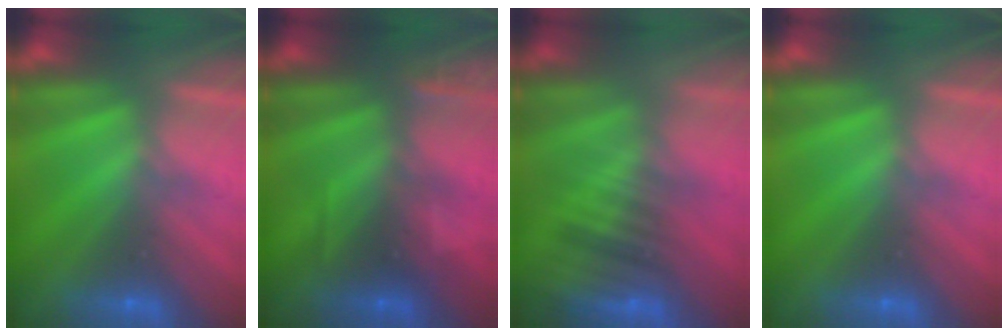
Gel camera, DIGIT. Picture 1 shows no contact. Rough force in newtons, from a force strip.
{"total": 2.4}
{"total": 4.6}
{"total": 0.0}